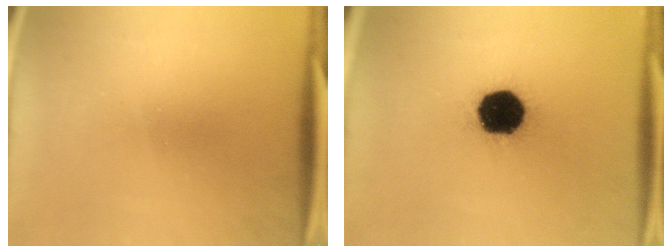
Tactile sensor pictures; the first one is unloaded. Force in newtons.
{"total": 18.2}